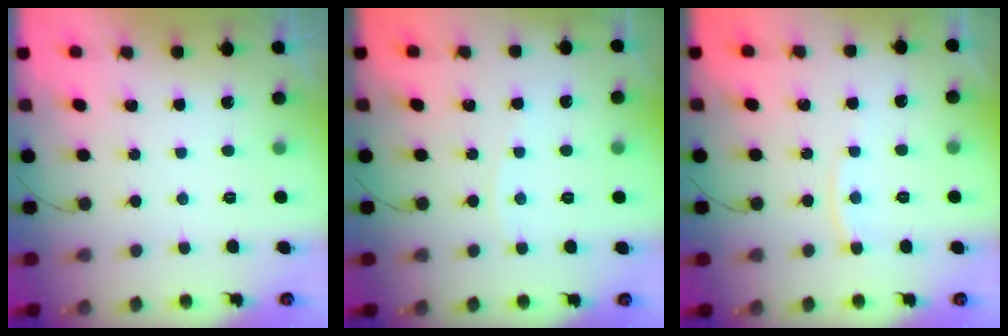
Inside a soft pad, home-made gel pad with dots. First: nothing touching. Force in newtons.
{"total": 1.6, "press": 1.6, "slide": 0.2}
{"total": 3.9, "press": 3.9, "slide": 0.3}